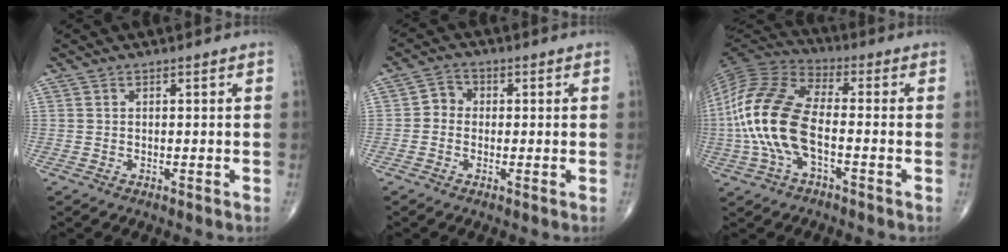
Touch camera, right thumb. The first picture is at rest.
{"total": 3.3, "force": [-0.2, 2.9, 1.5], "torque": [-0.005, 0.011, -0.015]}
{"total": 17.2, "force": [-2.8, 8.5, 14.7], "torque": [-0.316, 0.032, -0.059]}